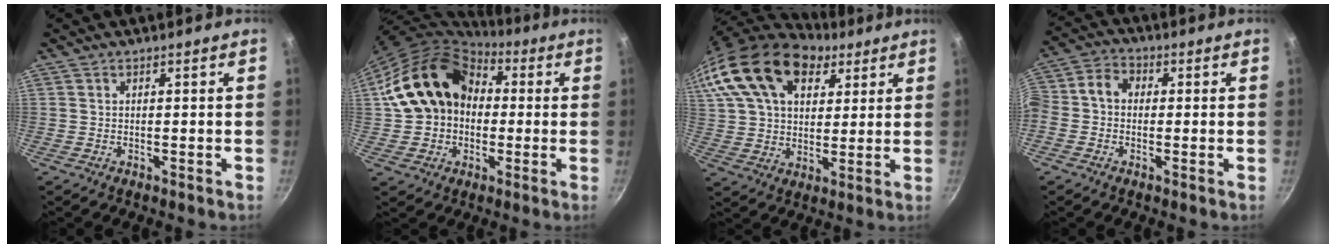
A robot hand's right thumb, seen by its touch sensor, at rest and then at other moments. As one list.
[{"total": 17.8, "force": [2.3, 14.1, 10.7], "torque": [-0.165, 0.041, 0.035]}, {"total": 24.1, "force": [13.2, 14.7, 13.9], "torque": [-0.268, 0.009, 0.238]}, {"total": 7.2, "force": [-0.5, 5.6, 4.4], "torque": [-0.089, 0.032, -0.030]}]